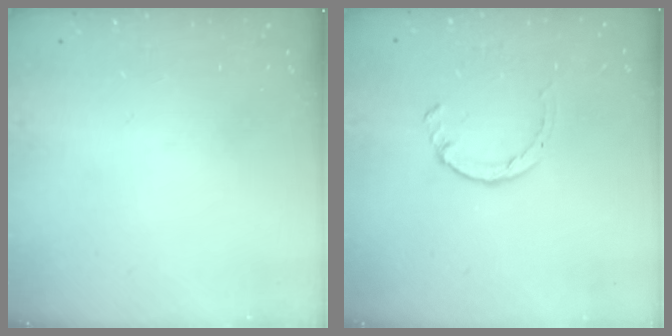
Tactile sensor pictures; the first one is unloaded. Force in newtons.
{"total": 1.4, "press": 1.3, "slide": 0.3}